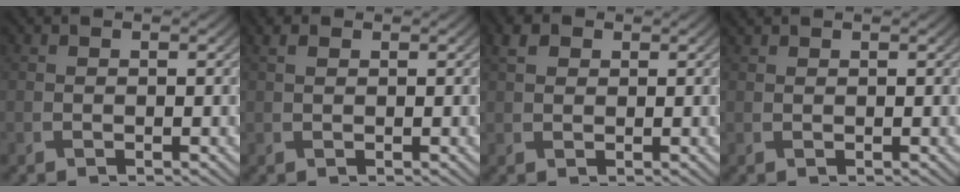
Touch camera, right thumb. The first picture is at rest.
{"total": 1.1, "force": [0.6, 0.5, 0.7], "torque": [-0.020, 0.005, 0.010]}
{"total": 2.3, "force": [1.0, 1.6, 1.3], "torque": [-0.029, 0.006, 0.016]}
{"total": 0.6, "force": [0.6, 0.0, 0.1], "torque": [-0.003, 0.003, 0.014]}